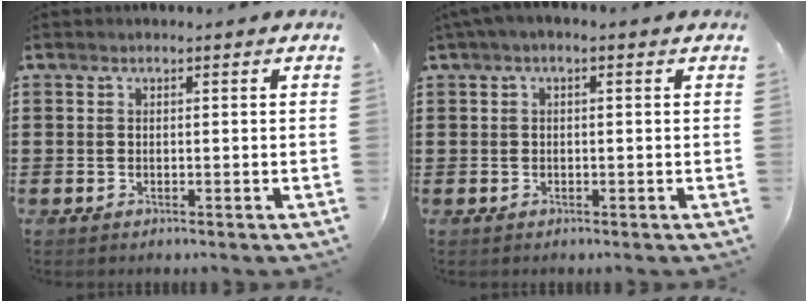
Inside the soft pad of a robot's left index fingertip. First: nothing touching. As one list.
[{"total": 1.2, "force": [-0.3, 0.3, 1.2], "torque": [-0.019, -0.002, -0.004]}]